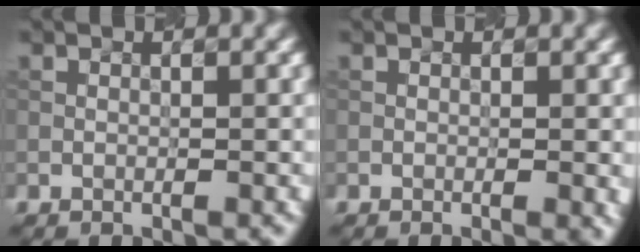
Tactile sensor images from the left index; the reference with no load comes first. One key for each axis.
{"total": 1.6, "fx": -0.4, "fy": 0.4, "fz": 1.5, "tx": -0.011, "ty": 0.010, "tz": 0.000}